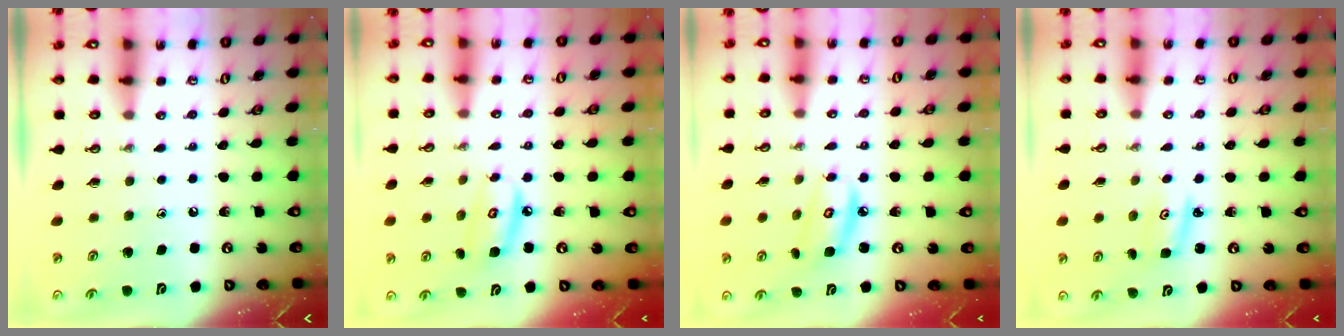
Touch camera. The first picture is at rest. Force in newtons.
{"total": 6.9, "press": 6.9, "slide": 0.4}
{"total": 6.9, "press": 6.9, "slide": 0.3}
{"total": 3.1, "press": 3.0, "slide": 0.3}